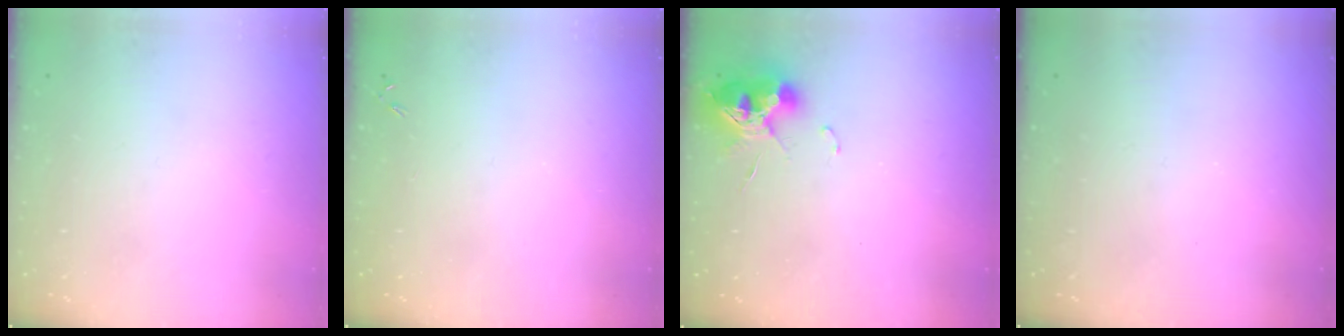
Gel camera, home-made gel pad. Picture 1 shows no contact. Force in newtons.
{"total": 0.0}
{"total": 10.1, "press": 10.0, "slide": 0.5}
{"total": 0.0}